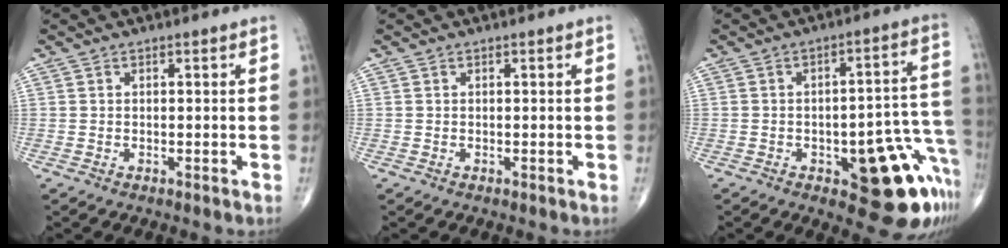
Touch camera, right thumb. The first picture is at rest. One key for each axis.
{"total": 0.0}
{"total": 16.9, "fx": -7.0, "fy": 6.6, "fz": 13.9, "tx": -0.089, "ty": 0.059, "tz": -0.072}